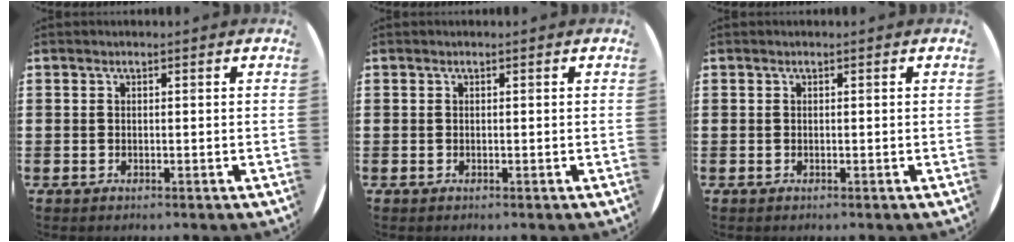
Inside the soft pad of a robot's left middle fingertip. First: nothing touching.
{"total": 0.0}
{"total": 0.0}